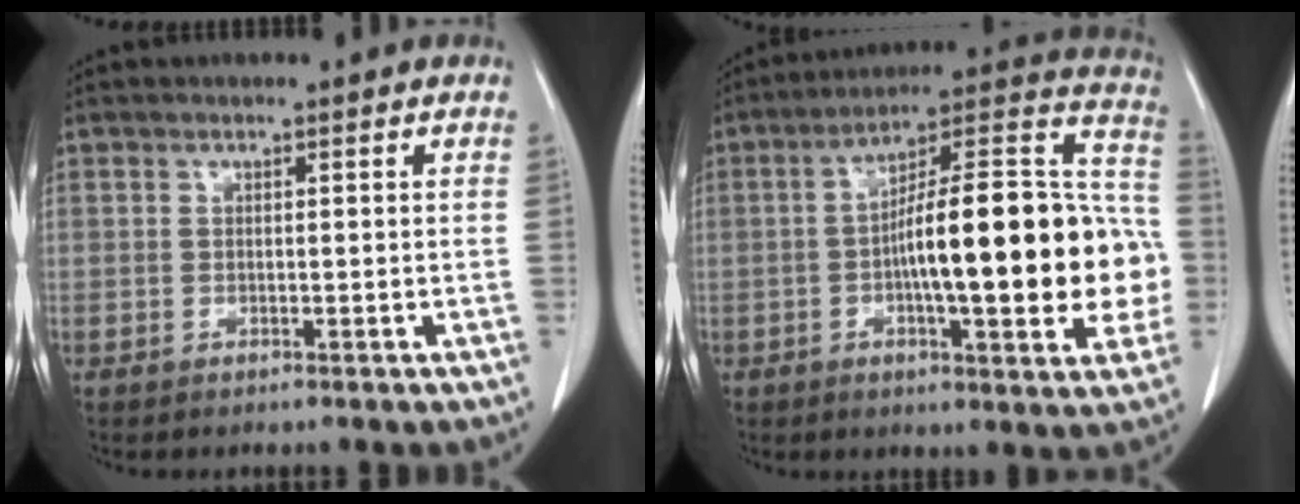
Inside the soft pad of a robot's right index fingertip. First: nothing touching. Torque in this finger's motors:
{"motor_torque": [2.14, 0.00, 1.05, 0.21]}